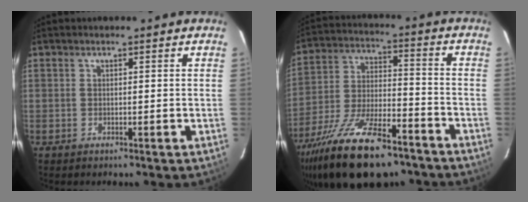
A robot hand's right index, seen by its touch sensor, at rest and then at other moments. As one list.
[{"total": 23.1, "force": [-16.0, 8.5, 14.2], "torque": [-0.274, -0.036, -0.257]}]